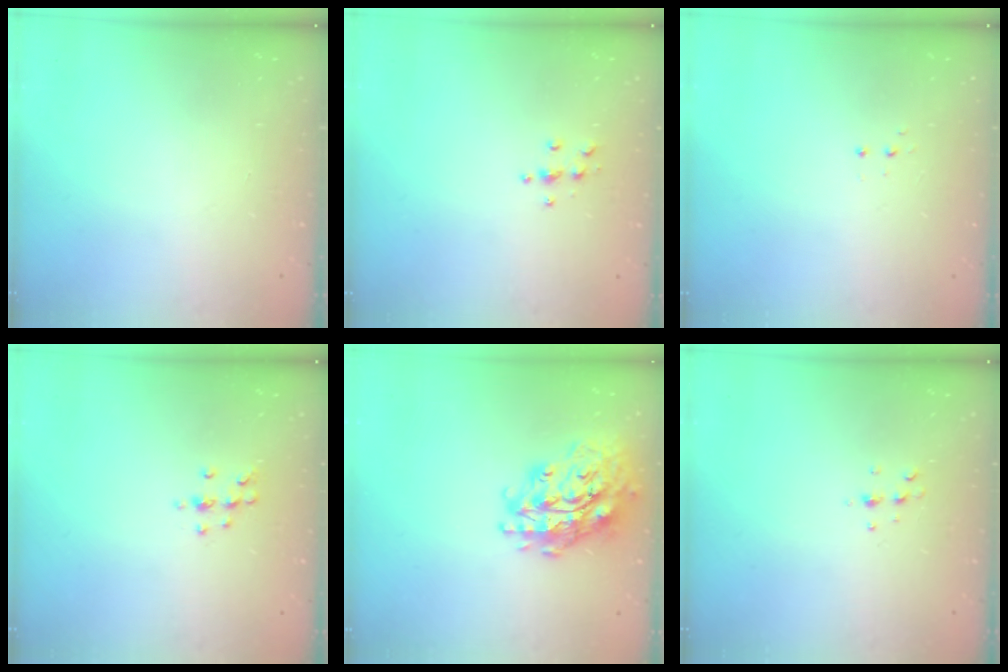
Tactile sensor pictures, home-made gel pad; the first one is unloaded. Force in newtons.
{"total": 3.8, "press": 3.8, "slide": 0.4}
{"total": 3.4, "press": 3.3, "slide": 0.7}
{"total": 6.5, "press": 6.4, "slide": 1.2}
{"total": 21.0, "press": 20.9, "slide": 2.7}
{"total": 4.7, "press": 4.6, "slide": 0.6}